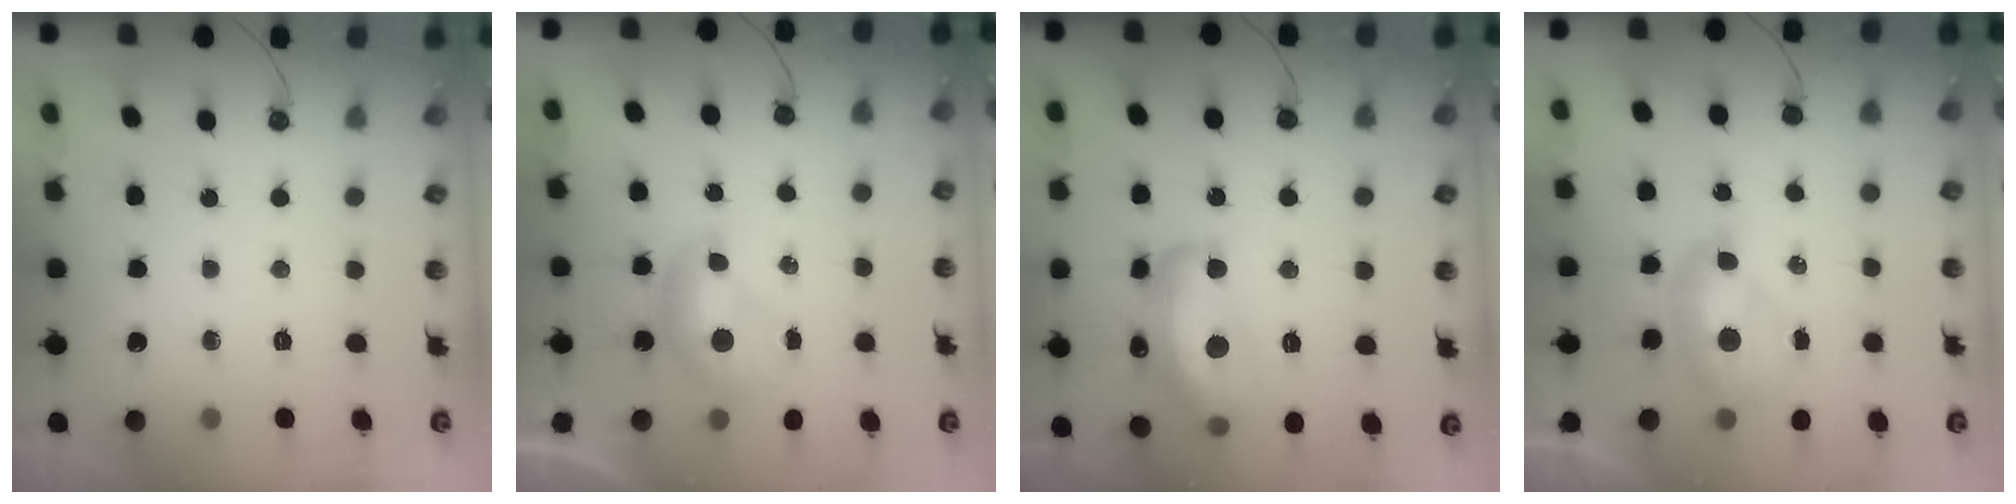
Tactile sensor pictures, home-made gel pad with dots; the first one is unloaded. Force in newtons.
{"total": 0.0}
{"total": 10.7, "press": 10.7, "slide": 1.0}
{"total": 2.0, "press": 1.9, "slide": 0.7}